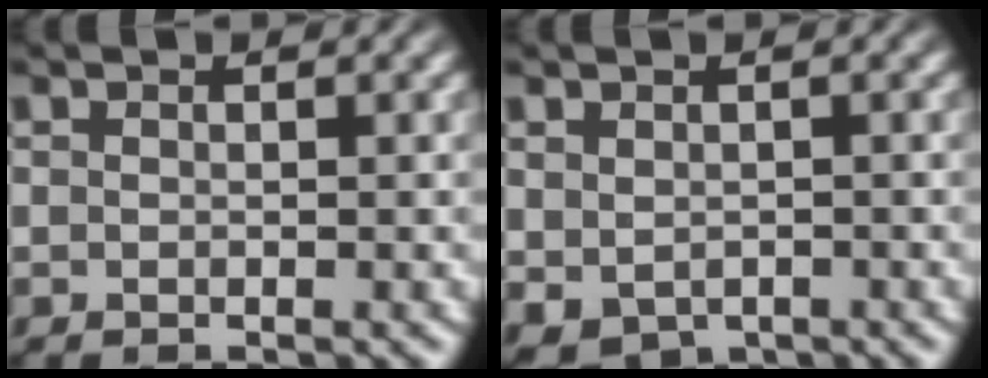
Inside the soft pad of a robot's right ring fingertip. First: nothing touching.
{"total": 3.3, "force": [-1.6, 2.6, 1.1], "torque": [-0.028, -0.027, -0.004]}